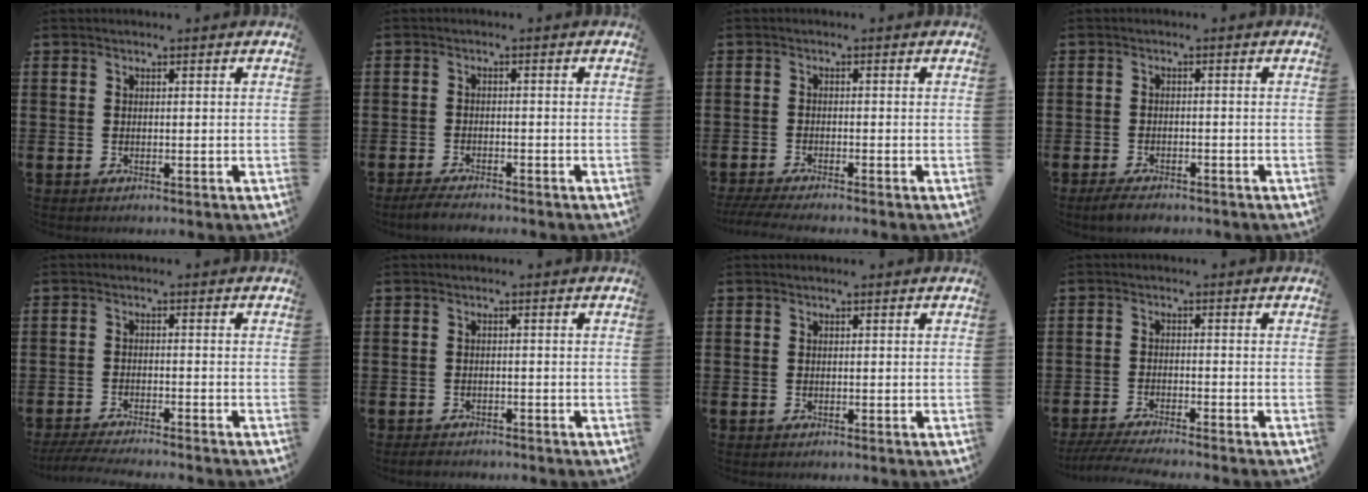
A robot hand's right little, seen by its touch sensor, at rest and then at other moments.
{"total": 1.9, "force": [-1.7, 0.1, 0.8], "torque": [-0.015, 0.004, -0.033]}
{"total": 1.7, "force": [-1.4, 0.0, 1.1], "torque": [-0.016, 0.000, -0.025]}
{"total": 1.9, "force": [-1.6, 0.5, 1.0], "torque": [-0.018, 0.004, -0.031]}
{"total": 2.9, "force": [-2.6, -0.2, 1.2], "torque": [-0.016, -0.002, -0.049]}
{"total": 1.0, "force": [-0.9, 0.3, 0.2], "torque": [-0.007, 0.001, -0.021]}
{"total": 0.0}
{"total": 3.1, "force": [-2.7, -0.2, 1.5], "torque": [-0.028, -0.007, -0.052]}